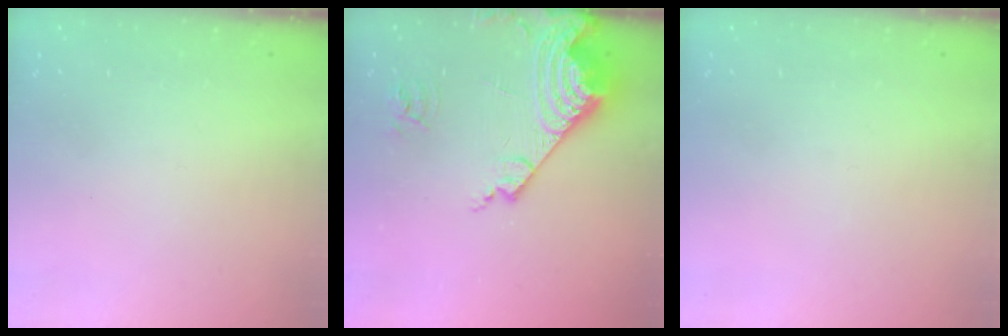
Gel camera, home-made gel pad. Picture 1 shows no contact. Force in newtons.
{"total": 16.3, "press": 16.2, "slide": 1.9}
{"total": 0.0}